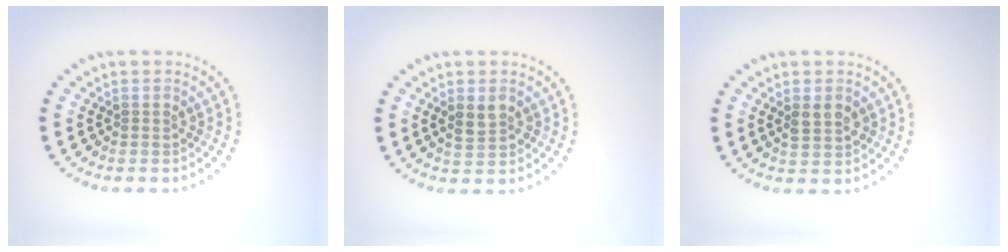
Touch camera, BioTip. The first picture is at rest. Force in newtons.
{"total": 2.2, "press": 2.2, "slide": 0.2}
{"total": 2.1, "press": 2.0, "slide": 0.3}